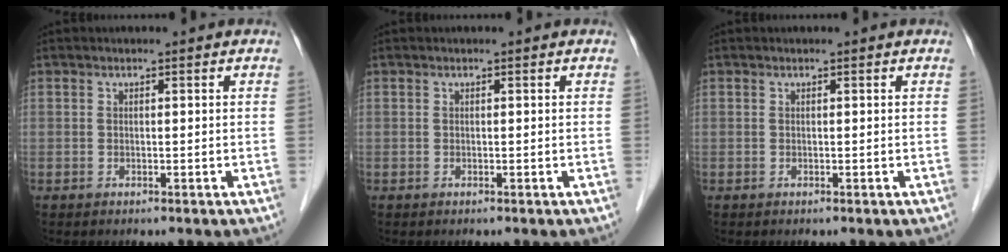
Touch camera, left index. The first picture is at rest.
{"total": 0.0}
{"total": 0.0}